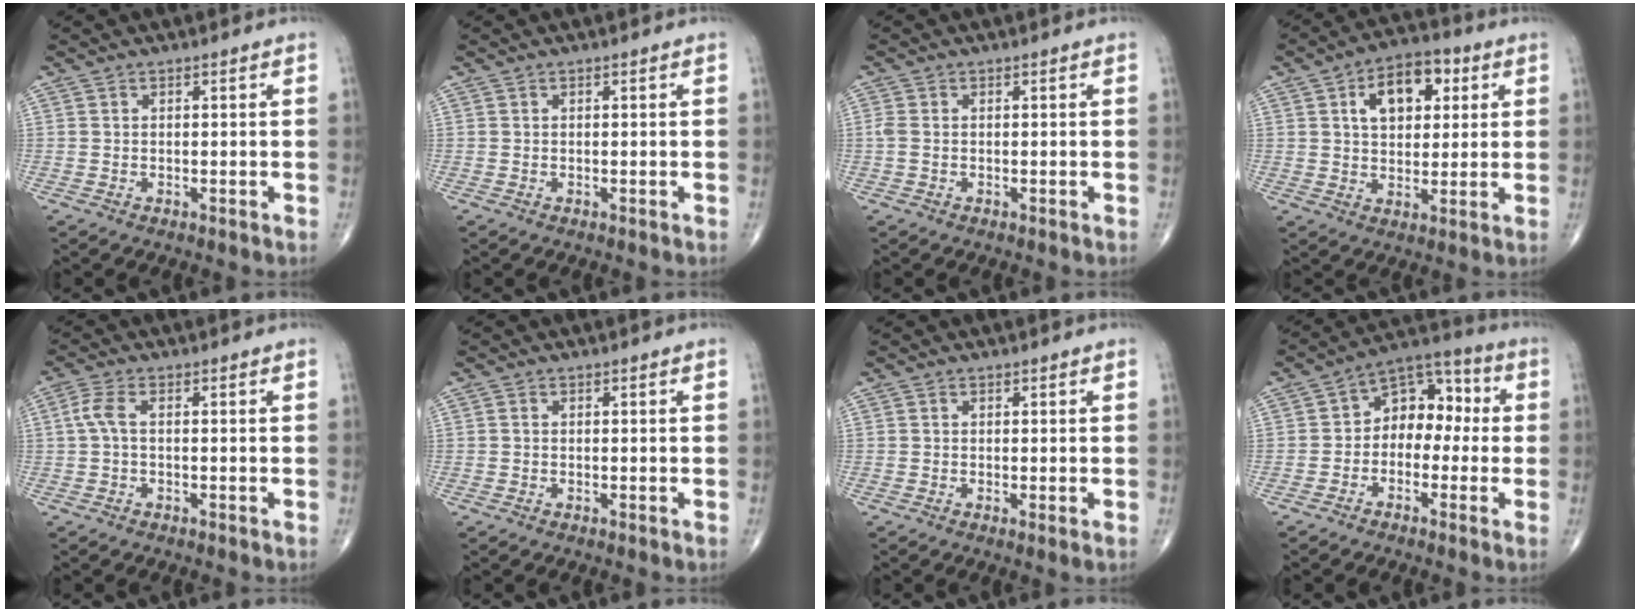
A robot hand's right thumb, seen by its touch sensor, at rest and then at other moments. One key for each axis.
{"total": 0.0}
{"total": 1.6, "fx": -0.1, "fy": 0.9, "fz": 1.3, "tx": -0.039, "ty": 0.001, "tz": -0.005}
{"total": 11.8, "fx": 3.8, "fy": 7.2, "fz": 8.5, "tx": -0.098, "ty": 0.005, "tz": 0.054}
{"total": 3.3, "fx": 0.1, "fy": 1.3, "fz": 3.0, "tx": -0.081, "ty": 0.007, "tz": -0.003}
{"total": 0.0}
{"total": 0.9, "fx": 0.0, "fy": 0.1, "fz": 0.8, "tx": -0.021, "ty": -0.004, "tz": -0.002}
{"total": 10.2, "fx": -0.3, "fy": 7.1, "fz": 7.3, "tx": -0.067, "ty": 0.044, "tz": -0.026}